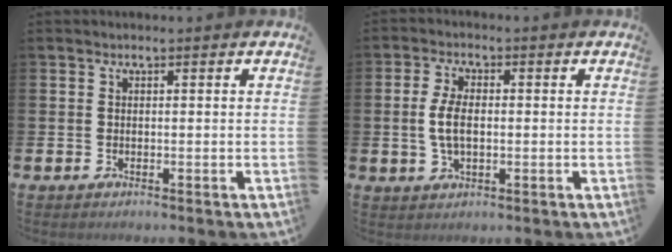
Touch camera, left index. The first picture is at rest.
{"total": 4.7, "force": [0.3, 2.4, 4.1], "torque": [-0.080, 0.005, 0.000]}